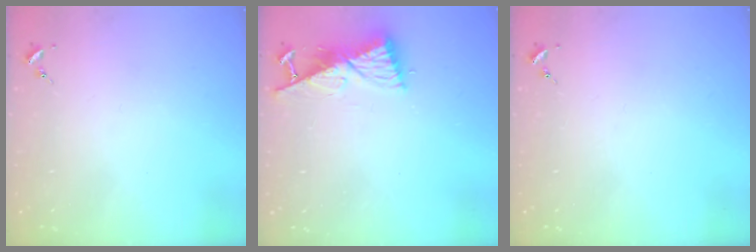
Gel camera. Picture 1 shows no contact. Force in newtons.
{"total": 10.5, "press": 10.4, "slide": 1.2}
{"total": 0.0}